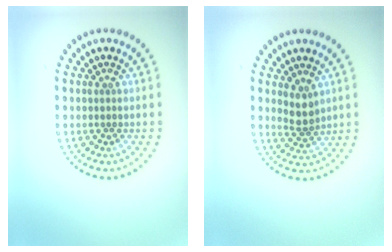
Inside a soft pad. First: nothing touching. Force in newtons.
{"total": 2.1, "press": 1.7, "slide": 1.2}